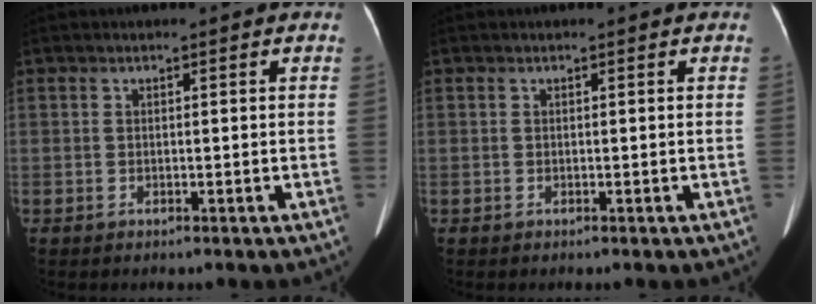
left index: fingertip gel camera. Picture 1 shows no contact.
{"total": 0.0}